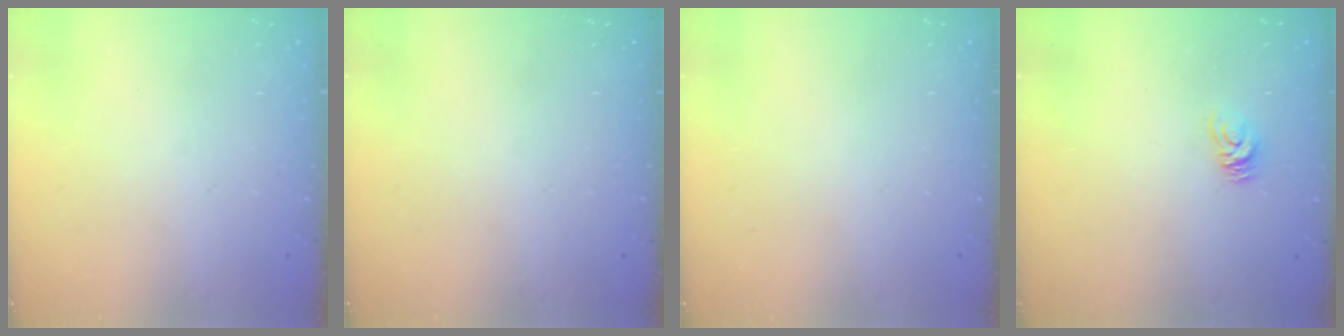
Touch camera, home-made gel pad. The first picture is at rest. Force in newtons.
{"total": 0.0}
{"total": 0.0}
{"total": 5.0, "press": 5.0, "slide": 0.3}